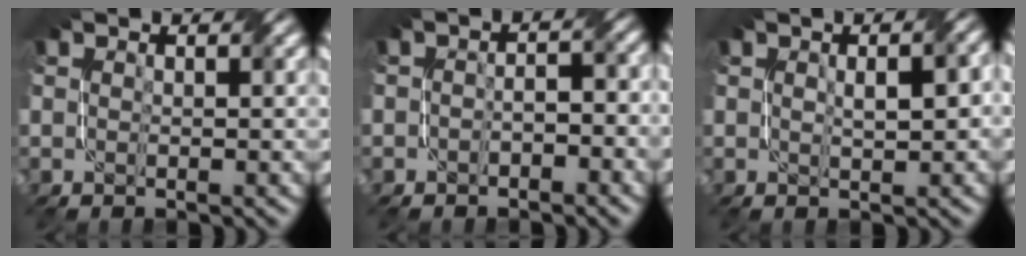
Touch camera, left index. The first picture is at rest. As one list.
[{"total": 2.5, "force": [-1.1, 1.3, 1.8], "torque": [-0.030, 0.003, -0.019]}, {"total": 3.1, "force": [0.4, 1.1, 2.9], "torque": [-0.049, 0.007, 0.009]}]